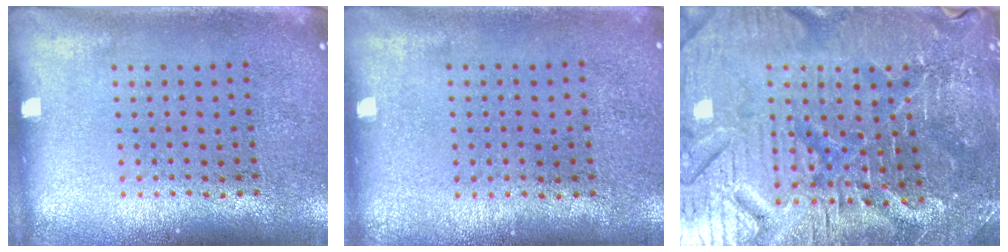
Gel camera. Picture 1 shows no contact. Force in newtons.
{"total": 0.0}
{"total": 5.3, "press": 5.1, "slide": 1.4}